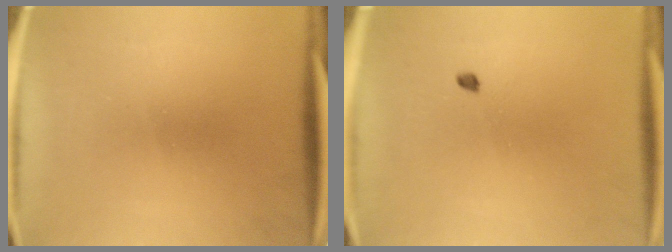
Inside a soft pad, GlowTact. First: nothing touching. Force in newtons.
{"total": 0.9}